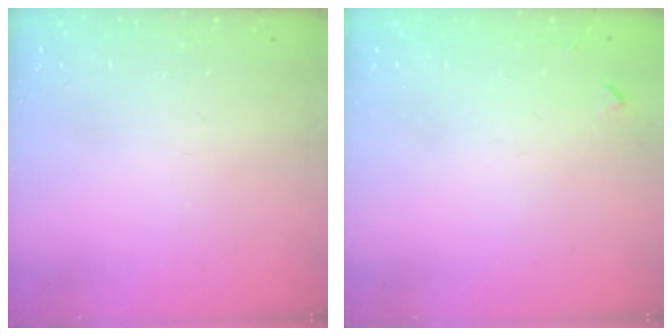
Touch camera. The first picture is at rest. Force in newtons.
{"total": 3.5, "press": 3.5, "slide": 0.5}